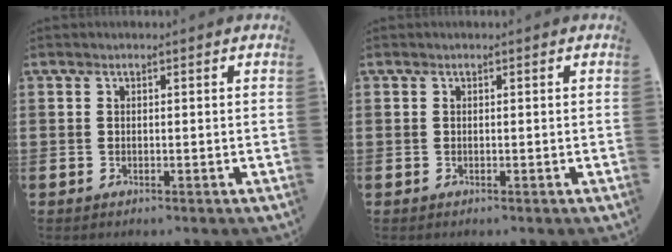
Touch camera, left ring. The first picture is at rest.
{"total": 0.0}